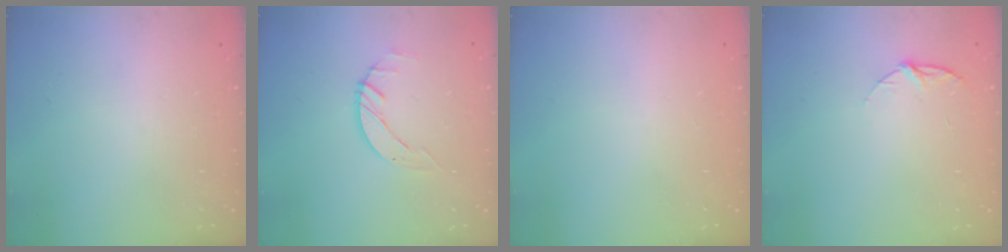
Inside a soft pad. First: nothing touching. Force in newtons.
{"total": 2.6, "press": 2.6, "slide": 0.3}
{"total": 0.0}
{"total": 5.2, "press": 5.2, "slide": 0.5}